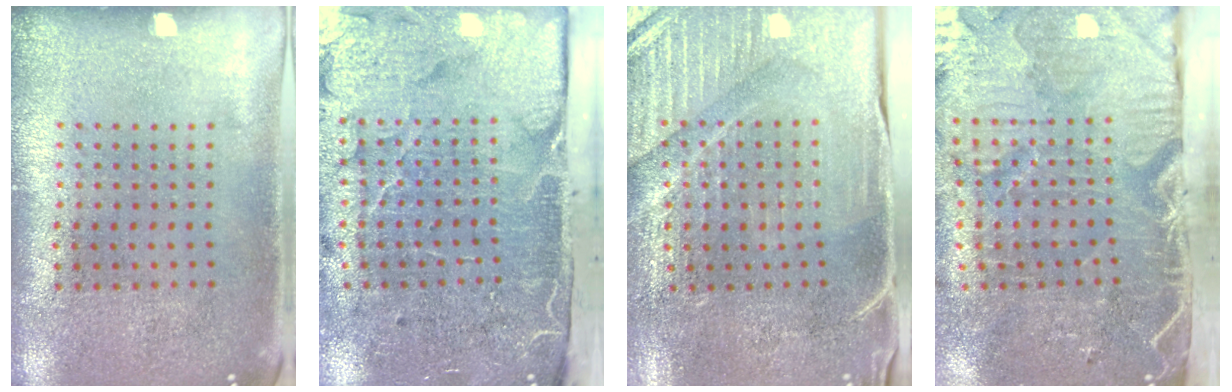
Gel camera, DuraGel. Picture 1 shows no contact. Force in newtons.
{"total": 5.1, "press": 4.0, "slide": 3.1}
{"total": 3.8, "press": 3.8, "slide": 0.5}
{"total": 5.4, "press": 4.4, "slide": 3.1}